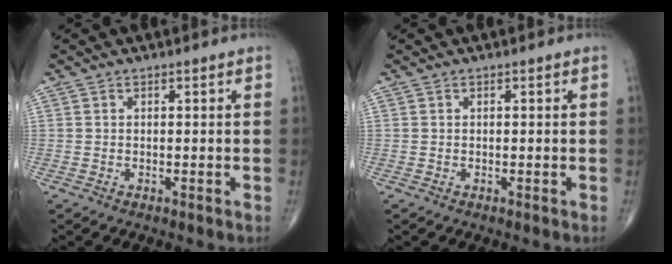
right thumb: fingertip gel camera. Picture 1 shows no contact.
{"total": 0.0}